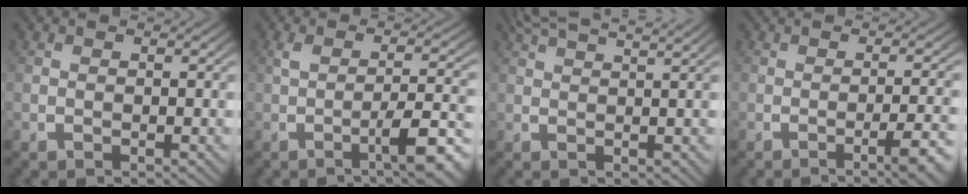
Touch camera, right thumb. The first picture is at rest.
{"total": 5.5, "force": [-1.4, 1.5, 5.1], "torque": [-0.076, 0.002, -0.017]}
{"total": 4.1, "force": [3.5, 0.4, 2.1], "torque": [-0.027, 0.005, 0.059]}
{"total": 4.2, "force": [-1.8, 0.9, 3.6], "torque": [-0.050, 0.006, -0.032]}